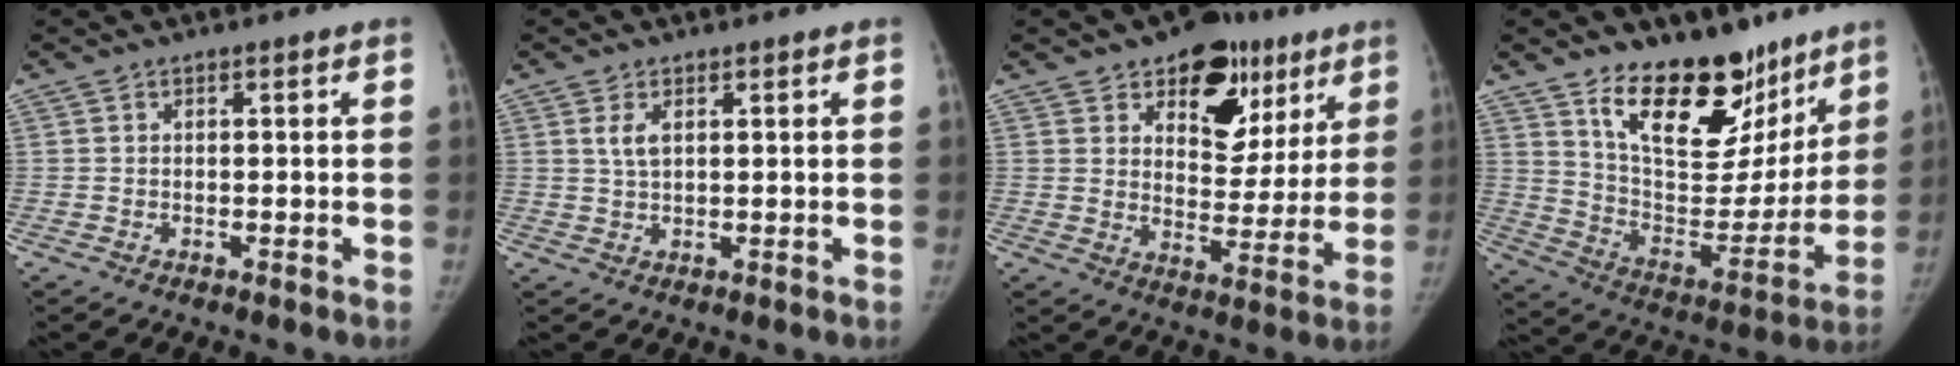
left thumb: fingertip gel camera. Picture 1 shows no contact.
{"total": 2.9, "force": [1.3, 1.4, 2.2], "torque": [-0.042, -0.003, 0.029]}
{"total": 16.4, "force": [9.0, 10.2, 9.2], "torque": [-0.056, -0.037, 0.129]}
{"total": 23.3, "force": [15.3, 11.8, 13.0], "torque": [-0.137, -0.091, 0.249]}